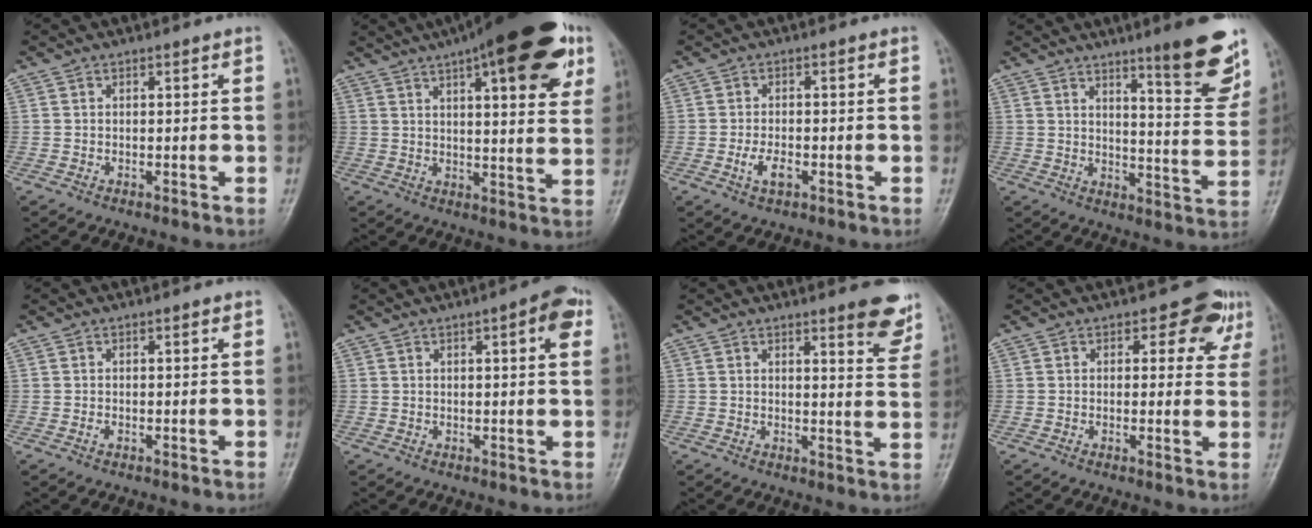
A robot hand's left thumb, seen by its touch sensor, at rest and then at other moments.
{"total": 23.3, "force": [11.9, 7.2, 18.7], "torque": [-0.242, -0.007, 0.161]}
{"total": 3.9, "force": [-1.5, 1.9, 3.0], "torque": [-0.058, 0.008, -0.026]}
{"total": 14.2, "force": [9.0, 2.2, 10.8], "torque": [-0.115, -0.063, 0.130]}
{"total": 1.3, "force": [-0.1, 0.6, 1.1], "torque": [-0.014, 0.009, -0.001]}
{"total": 5.6, "force": [2.2, 1.3, 5.0], "torque": [-0.056, 0.003, 0.021]}
{"total": 7.1, "force": [4.8, 1.7, 4.9], "torque": [-0.038, -0.031, 0.055]}
{"total": 6.2, "force": [3.1, 3.9, 3.6], "torque": [0.000, -0.010, 0.025]}